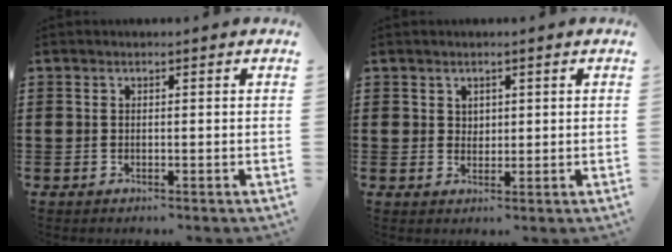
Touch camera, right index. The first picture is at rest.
{"total": 1.7, "force": [1.0, 1.3, 0.2], "torque": [-0.008, 0.006, 0.021]}